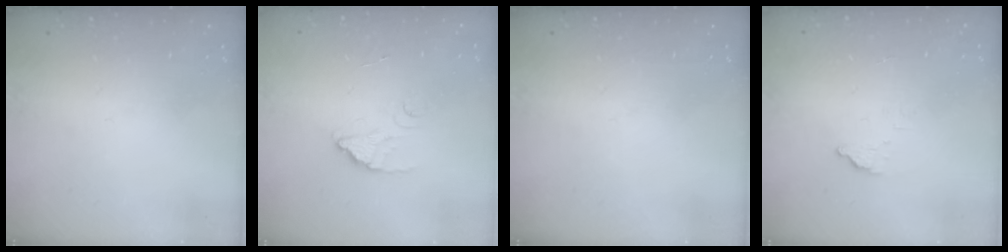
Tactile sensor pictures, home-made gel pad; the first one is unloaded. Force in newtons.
{"total": 2.2, "press": 2.2, "slide": 0.1}
{"total": 0.0}
{"total": 2.3, "press": 2.3, "slide": 0.1}